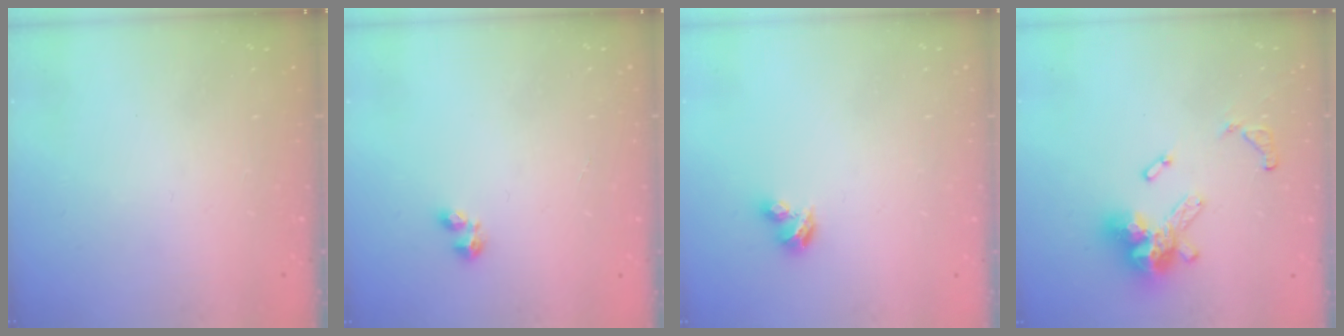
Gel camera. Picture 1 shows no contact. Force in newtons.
{"total": 3.1, "press": 3.1, "slide": 0.6}
{"total": 3.1, "press": 3.1, "slide": 0.5}
{"total": 13.8, "press": 13.8, "slide": 1.0}